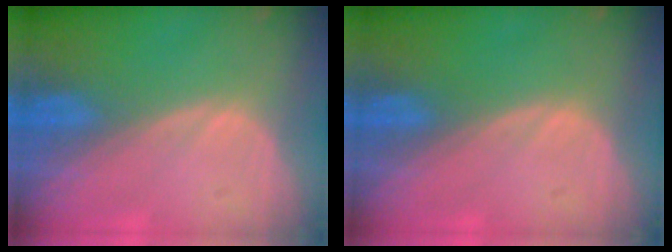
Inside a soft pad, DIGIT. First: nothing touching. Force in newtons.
{"total": 0.0}